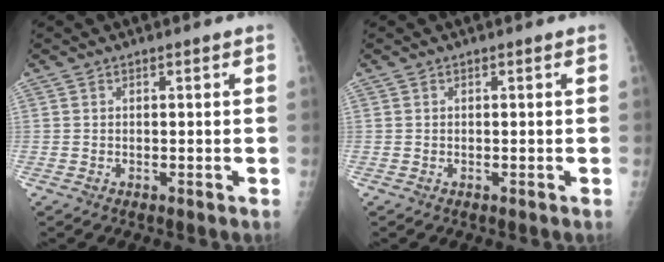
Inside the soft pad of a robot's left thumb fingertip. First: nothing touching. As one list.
[{"total": 0.0}]